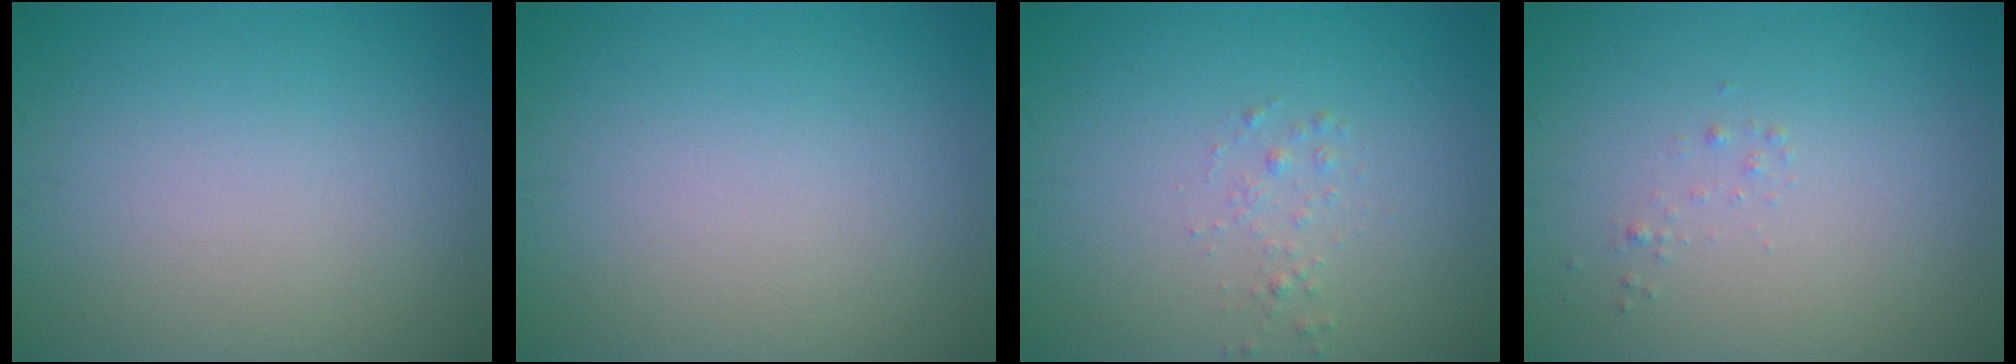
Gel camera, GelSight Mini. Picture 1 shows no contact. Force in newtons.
{"total": 0.0}
{"total": 0.8, "press": 0.7, "slide": 0.1}
{"total": 0.5, "press": 0.5, "slide": 0.0}